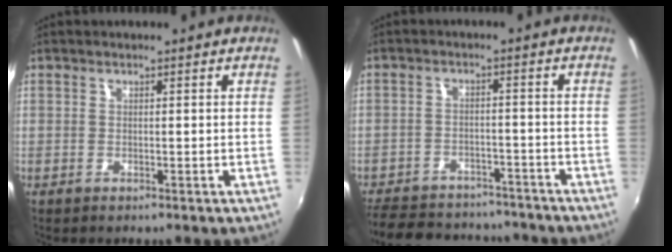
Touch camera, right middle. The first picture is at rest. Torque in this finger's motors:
{"motor_torque": [0.80, -1.34, 0.02, 0.00]}